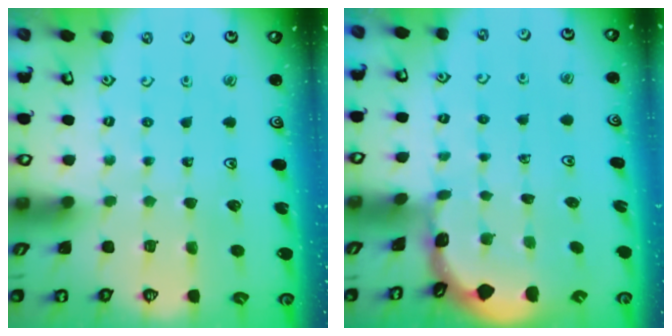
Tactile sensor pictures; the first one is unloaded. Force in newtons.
{"total": 1.1, "press": 1.1, "slide": 0.2}